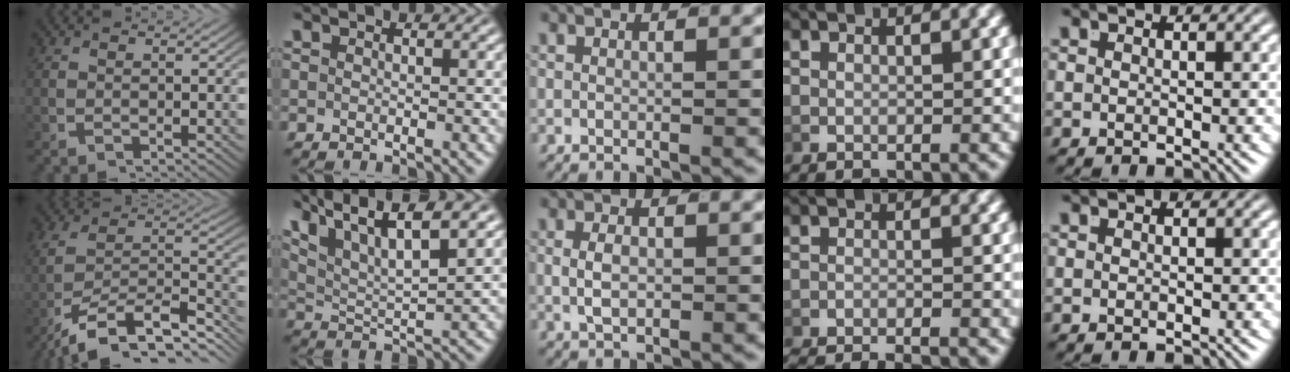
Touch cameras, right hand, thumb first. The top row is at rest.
{"thumb": {"total": 13.0, "force": [-7.5, 7.5, 7.6], "torque": [-0.143, -0.043, -0.098]}, "index": {"total": 7.6, "force": [3.9, 3.8, 5.2], "torque": [-0.098, -0.007, 0.069]}, "middle": {"total": 1.8, "force": [-0.1, 0.9, 1.6], "torque": [-0.030, -0.004, 0.005]}, "ring": {"total": 6.7, "force": [-6.5, 1.3, 0.8], "torque": [0.001, -0.010, -0.105]}}